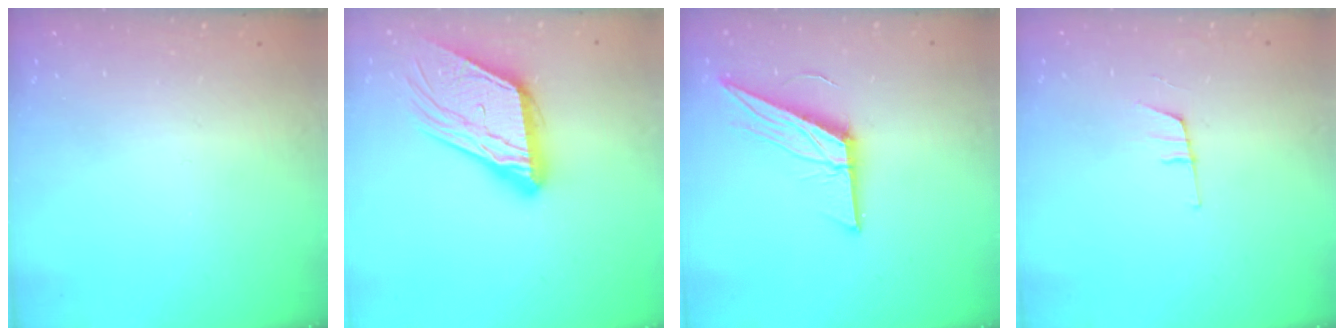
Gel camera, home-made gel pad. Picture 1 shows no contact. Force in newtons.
{"total": 18.3, "press": 18.2, "slide": 1.8}
{"total": 13.3, "press": 13.3, "slide": 0.7}
{"total": 7.7, "press": 7.2, "slide": 2.8}